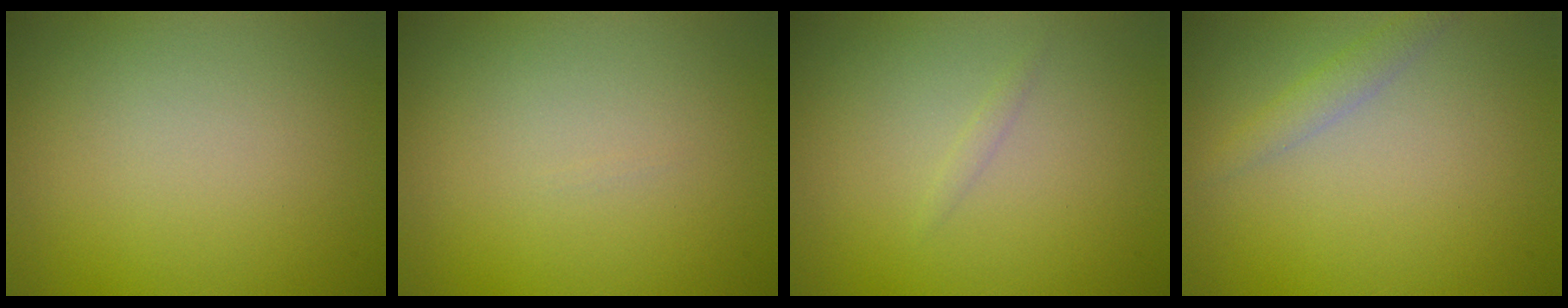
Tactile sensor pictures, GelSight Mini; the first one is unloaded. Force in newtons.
{"total": 0.0}
{"total": 0.5, "press": 0.5, "slide": 0.0}
{"total": 1.5, "press": 1.4, "slide": 0.0}